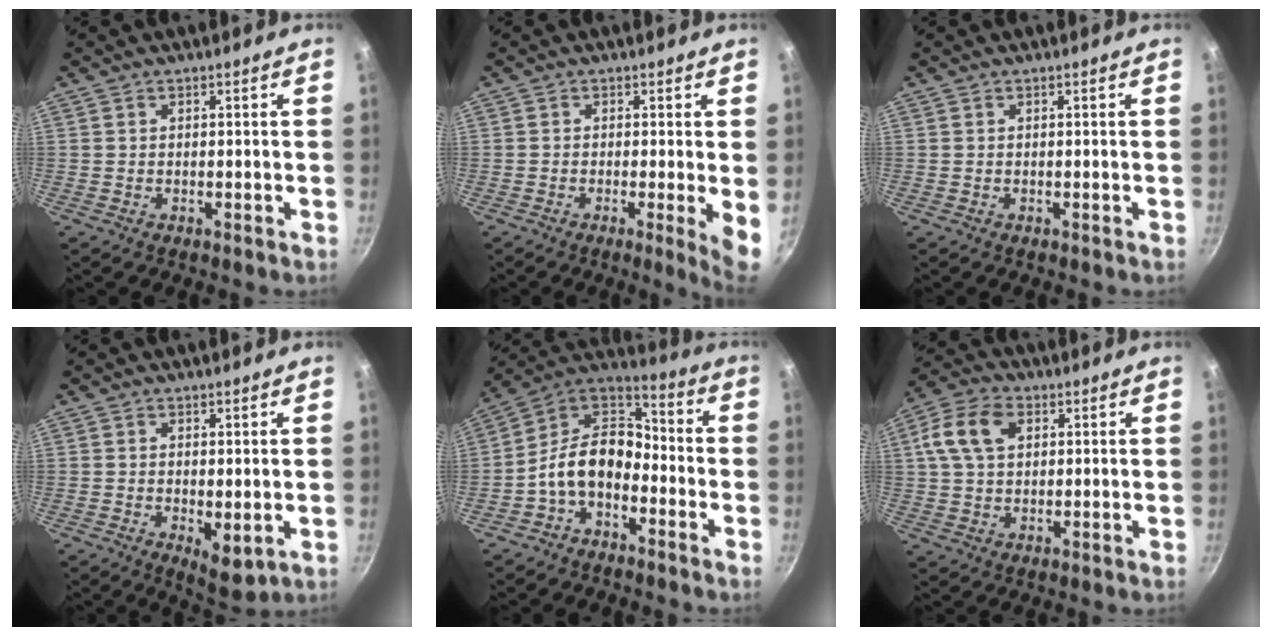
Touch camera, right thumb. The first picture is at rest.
{"total": 5.3, "force": [-0.7, 0.4, 5.3], "torque": [-0.070, -0.011, -0.011]}
{"total": 0.0}
{"total": 5.2, "force": [-0.5, 2.3, 4.6], "torque": [-0.062, -0.014, 0.001]}
{"total": 13.0, "force": [-4.8, 8.4, 8.7], "torque": [-0.135, 0.071, -0.114]}
{"total": 10.0, "force": [2.9, 6.8, 6.8], "torque": [-0.122, 0.012, 0.045]}